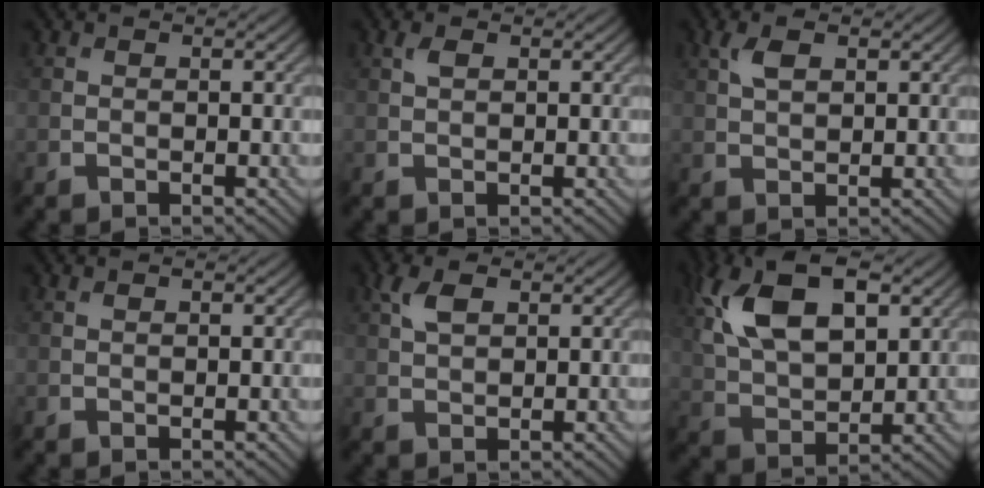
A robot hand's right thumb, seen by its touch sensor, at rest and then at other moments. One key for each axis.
{"total": 1.3, "fx": 0.7, "fy": 0.6, "fz": 1.0, "tx": -0.025, "ty": 0.002, "tz": 0.013}
{"total": 3.3, "fx": 1.5, "fy": 1.5, "fz": 2.5, "tx": -0.059, "ty": 0.004, "tz": 0.031}
{"total": 0.6, "fx": 0.4, "fy": 0.2, "fz": 0.5, "tx": -0.010, "ty": 0.002, "tz": 0.006}
{"total": 3.4, "fx": 1.6, "fy": 1.7, "fz": 2.5, "tx": -0.060, "ty": 0.005, "tz": 0.033}
{"total": 13.5, "fx": 5.5, "fy": 7.0, "fz": 10.2, "tx": -0.227, "ty": 0.014, "tz": 0.103}